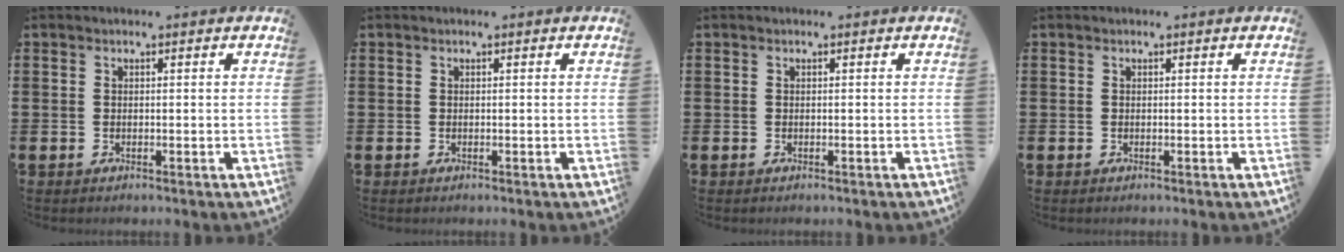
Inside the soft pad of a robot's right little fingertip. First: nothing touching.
{"total": 0.0}
{"total": 0.0}
{"total": 0.0}